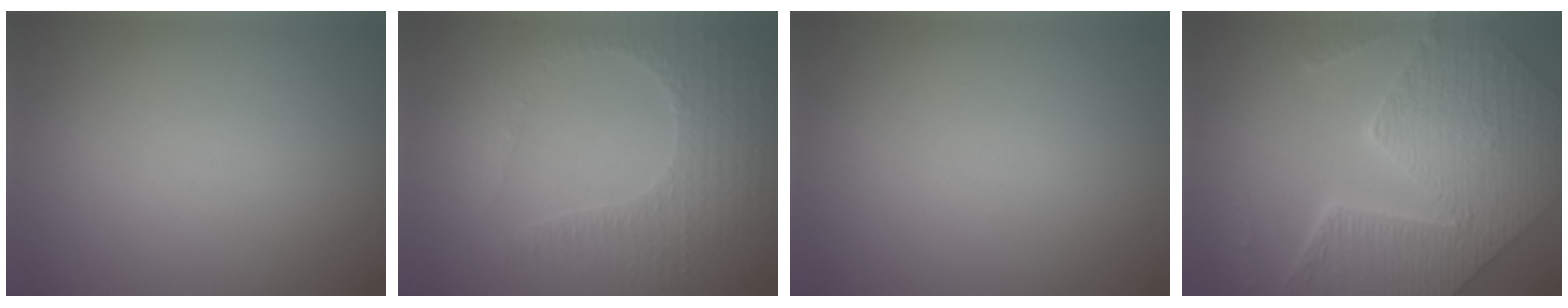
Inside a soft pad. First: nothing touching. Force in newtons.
{"total": 4.6, "press": 3.3, "slide": 3.2}
{"total": 0.0}
{"total": 9.6, "press": 7.1, "slide": 6.5}